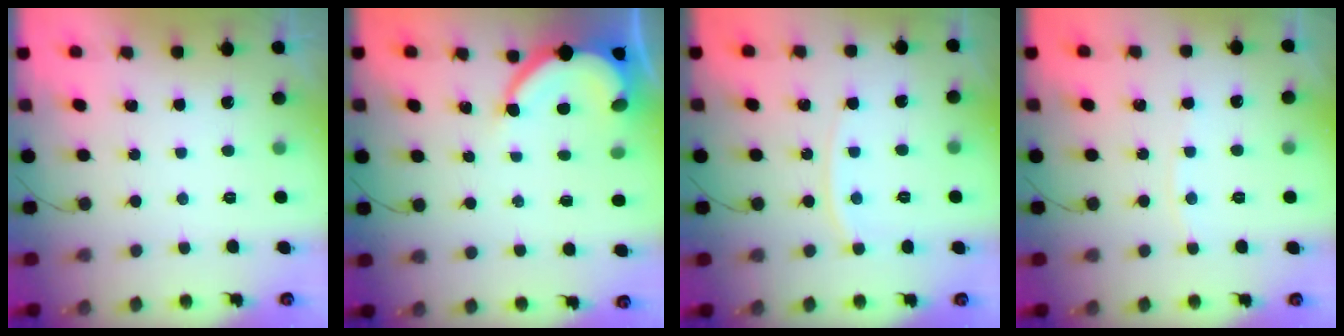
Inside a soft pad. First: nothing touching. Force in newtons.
{"total": 8.8, "press": 8.7, "slide": 0.8}
{"total": 5.4, "press": 5.4, "slide": 0.7}
{"total": 3.9, "press": 3.8, "slide": 0.6}